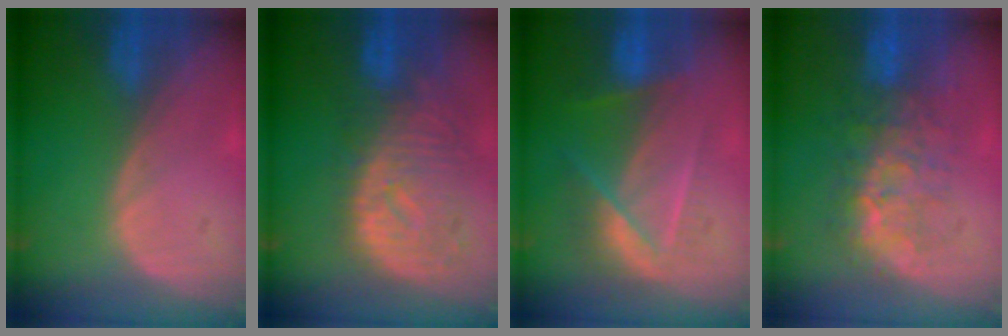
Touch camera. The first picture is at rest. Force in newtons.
{"total": 11.3, "press": 9.9, "slide": 5.5}
{"total": 7.2, "press": 6.3, "slide": 3.5}
{"total": 8.2, "press": 7.9, "slide": 2.3}